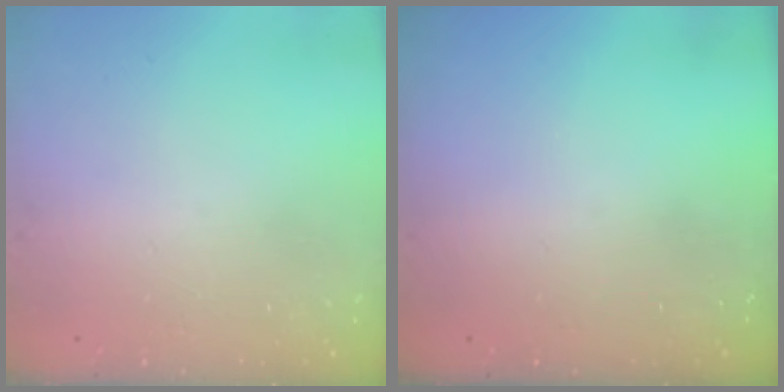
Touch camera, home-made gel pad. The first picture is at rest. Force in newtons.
{"total": 0.0}